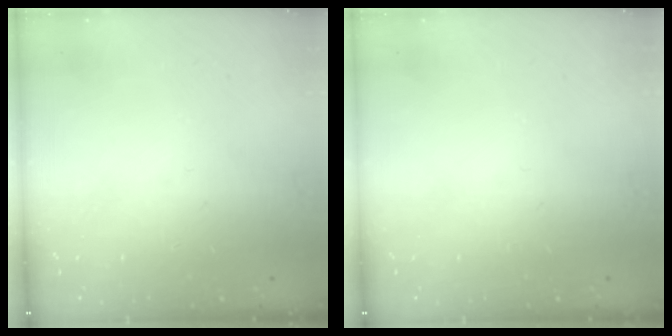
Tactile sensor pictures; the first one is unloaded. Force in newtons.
{"total": 0.0}